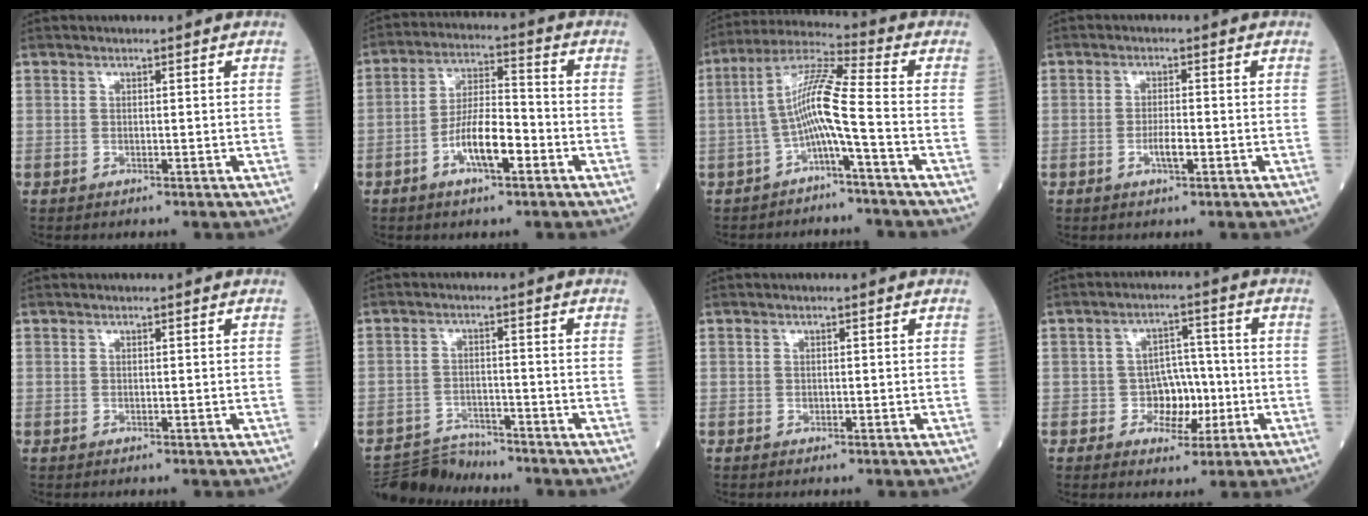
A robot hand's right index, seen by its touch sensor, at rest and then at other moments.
{"total": 8.5, "force": [-3.5, 2.4, 7.4], "torque": [-0.146, 0.009, -0.063]}
{"total": 8.3, "force": [-2.5, -0.5, 7.9], "torque": [-0.155, 0.025, -0.049]}
{"total": 2.5, "force": [-0.9, 0.5, 2.3], "torque": [-0.044, 0.002, -0.013]}
{"total": 0.0}
{"total": 6.3, "force": [-6.2, 0.7, -0.8], "torque": [0.011, -0.001, -0.112]}
{"total": 0.0}
{"total": 5.8, "force": [-1.4, 4.4, 3.5], "torque": [-0.047, 0.017, -0.017]}